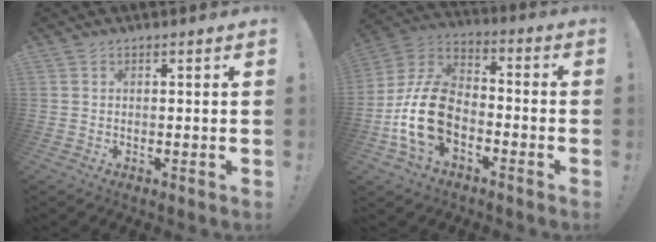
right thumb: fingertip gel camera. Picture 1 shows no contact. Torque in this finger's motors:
{"motor_torque": [0.55, 0.48, 1.92, -0.85, 0.14]}